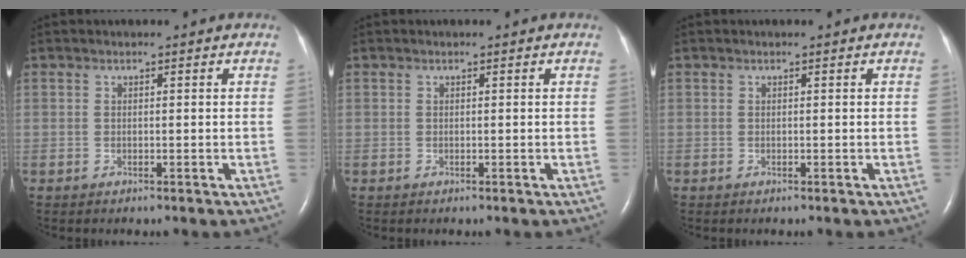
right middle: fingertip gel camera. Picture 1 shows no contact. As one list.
[{"total": 0.0}, {"total": 0.0}]